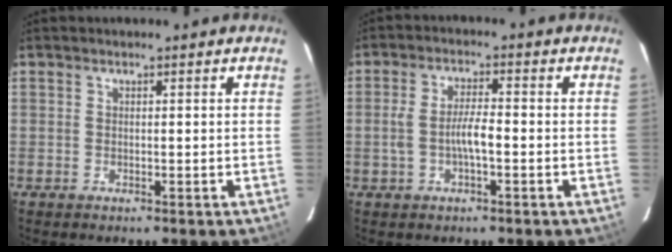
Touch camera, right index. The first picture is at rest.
{"total": 5.1, "force": [-1.3, 1.2, 4.8], "torque": [-0.094, 0.006, -0.022]}